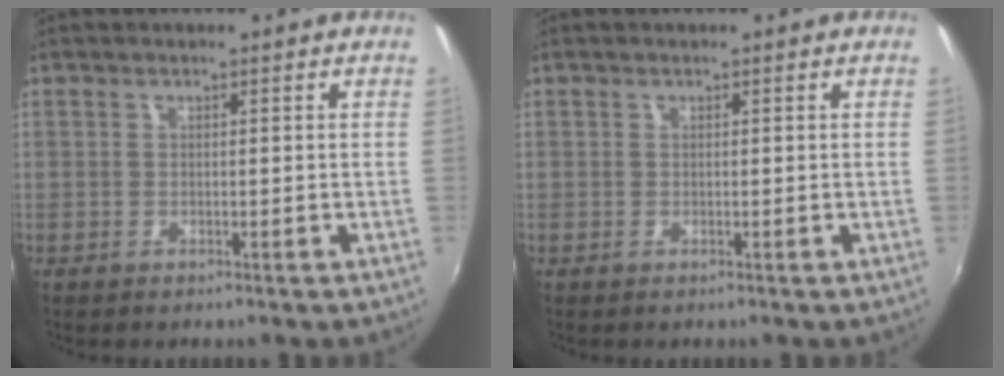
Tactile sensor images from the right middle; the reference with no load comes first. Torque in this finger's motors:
{"motor_torque": [0.00, 0.00, 0.00, 0.00]}